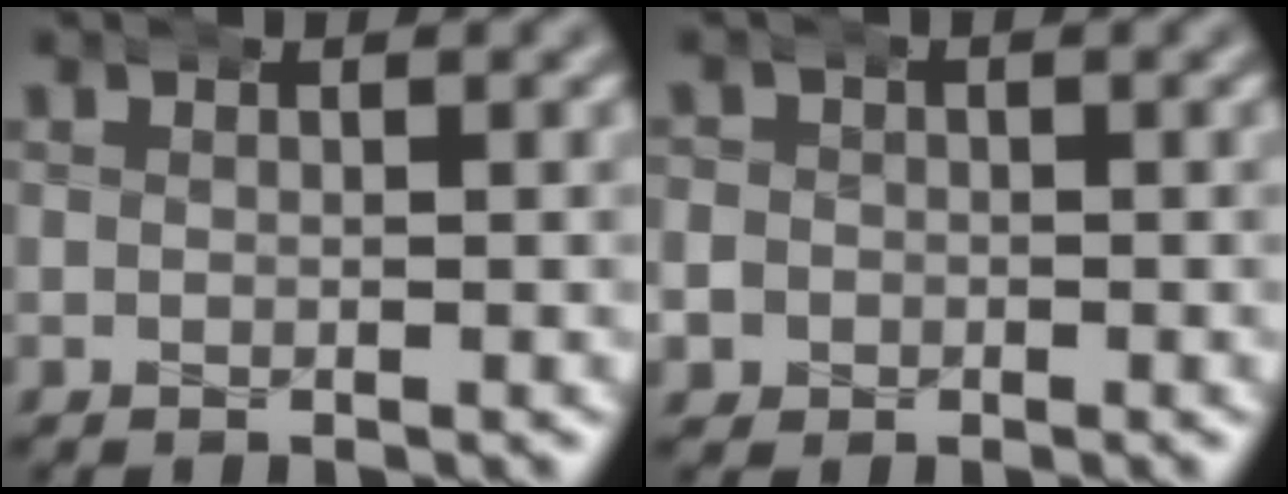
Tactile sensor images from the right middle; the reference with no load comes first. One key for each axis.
{"total": 3.3, "fx": -0.7, "fy": 3.2, "fz": 0.4, "tx": -0.026, "ty": -0.004, "tz": -0.016}